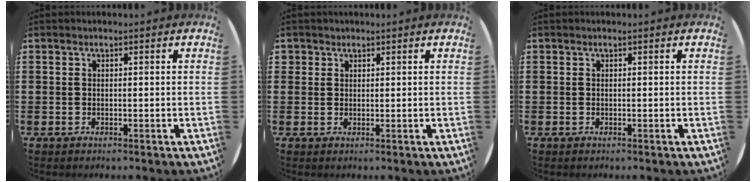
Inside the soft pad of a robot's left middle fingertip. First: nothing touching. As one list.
[{"total": 1.2, "force": [1.0, 0.7, -0.1], "torque": [0.000, 0.003, 0.020]}, {"total": 0.0}]